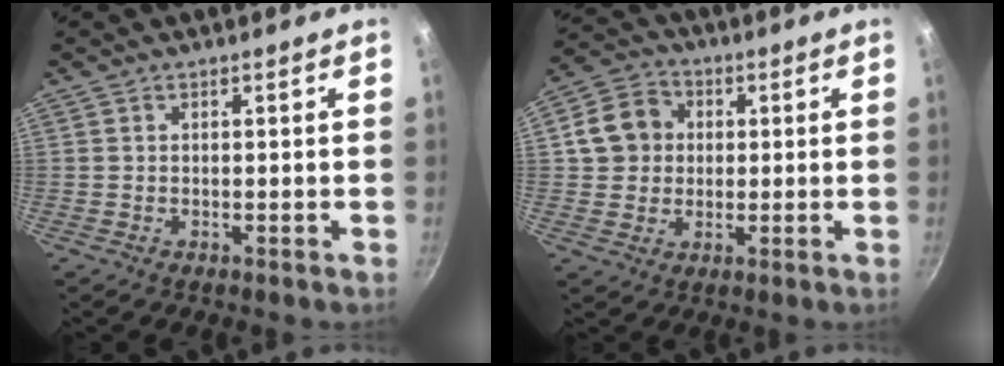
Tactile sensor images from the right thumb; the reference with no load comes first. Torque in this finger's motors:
{"motor_torque": [-0.76, 1.05, 0.21, -0.60, 0.09]}